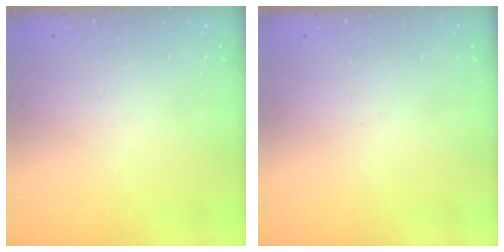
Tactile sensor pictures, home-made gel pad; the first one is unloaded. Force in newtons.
{"total": 0.0}